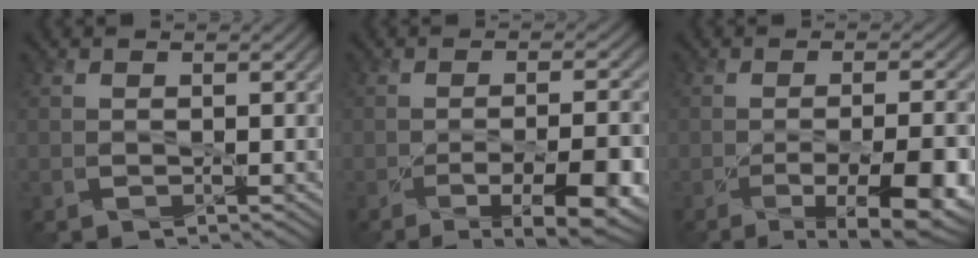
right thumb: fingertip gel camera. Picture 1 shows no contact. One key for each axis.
{"total": 10.5, "fx": -5.0, "fy": 3.1, "fz": 8.8, "tx": -0.125, "ty": -0.009, "tz": -0.061}
{"total": 11.5, "fx": -5.0, "fy": 3.5, "fz": 9.7, "tx": -0.122, "ty": -0.010, "tz": -0.059}